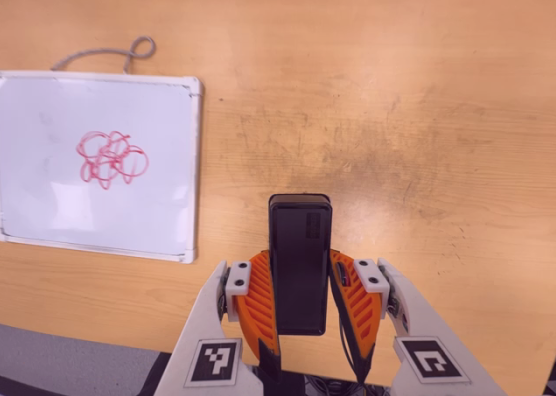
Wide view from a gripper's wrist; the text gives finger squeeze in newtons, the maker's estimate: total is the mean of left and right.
{"total": 3.7, "left": 2.3, "right": 5.2}